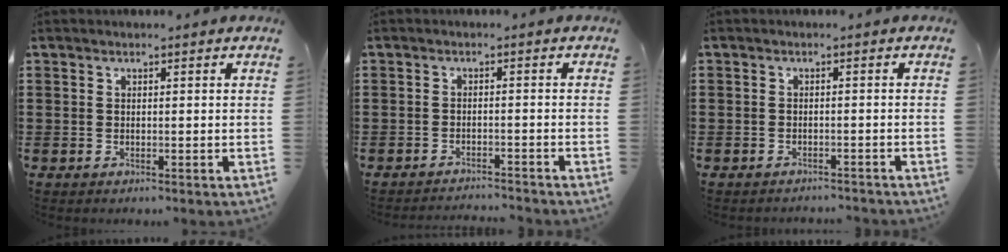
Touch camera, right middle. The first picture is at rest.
{"total": 2.0, "force": [-2.0, 0.0, 0.0], "torque": [-0.005, 0.003, -0.044]}
{"total": 1.7, "force": [-1.6, 0.5, -0.3], "torque": [0.001, 0.004, -0.039]}